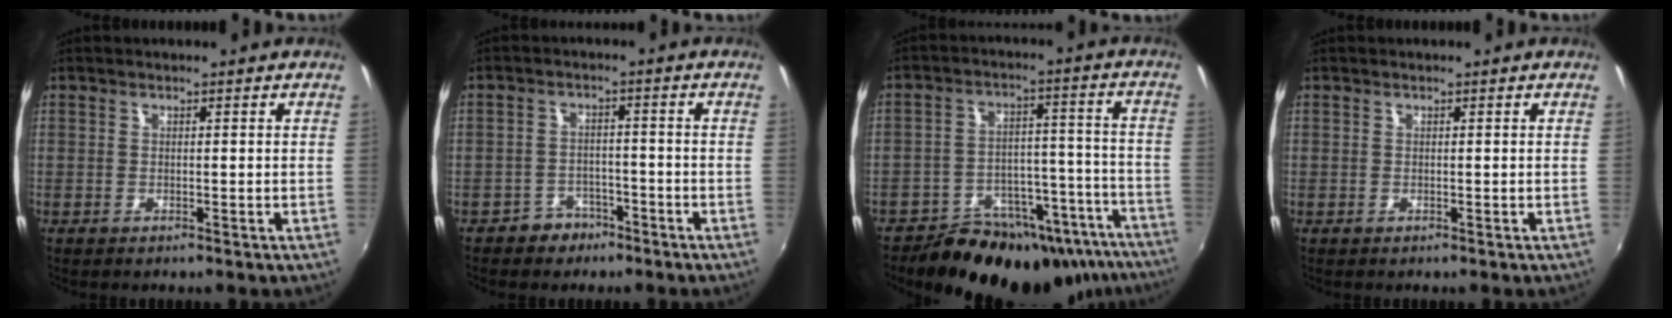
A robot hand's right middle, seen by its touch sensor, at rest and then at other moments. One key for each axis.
{"total": 4.6, "fx": -3.4, "fy": 3.1, "fz": 0.6, "tx": -0.022, "ty": 0.011, "tz": -0.050}
{"total": 25.2, "fx": -19.7, "fy": 12.0, "fz": 10.3, "tx": -0.163, "ty": 0.038, "tz": -0.238}
{"total": 0.0}